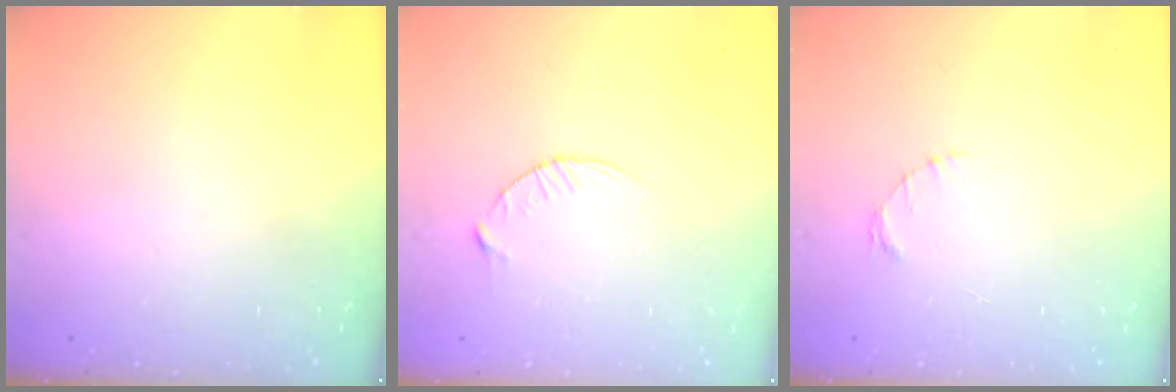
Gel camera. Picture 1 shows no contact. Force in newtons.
{"total": 3.6, "press": 3.5, "slide": 0.5}
{"total": 1.6, "press": 1.5, "slide": 0.3}